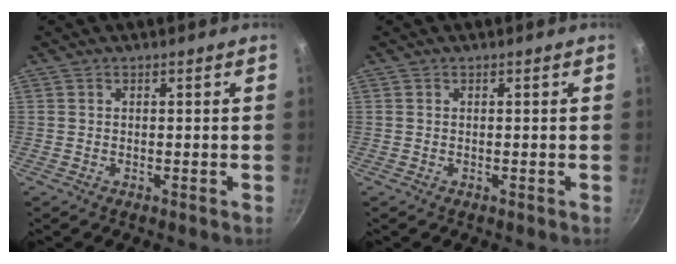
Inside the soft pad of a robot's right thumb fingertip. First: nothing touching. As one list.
[{"total": 0.0}]